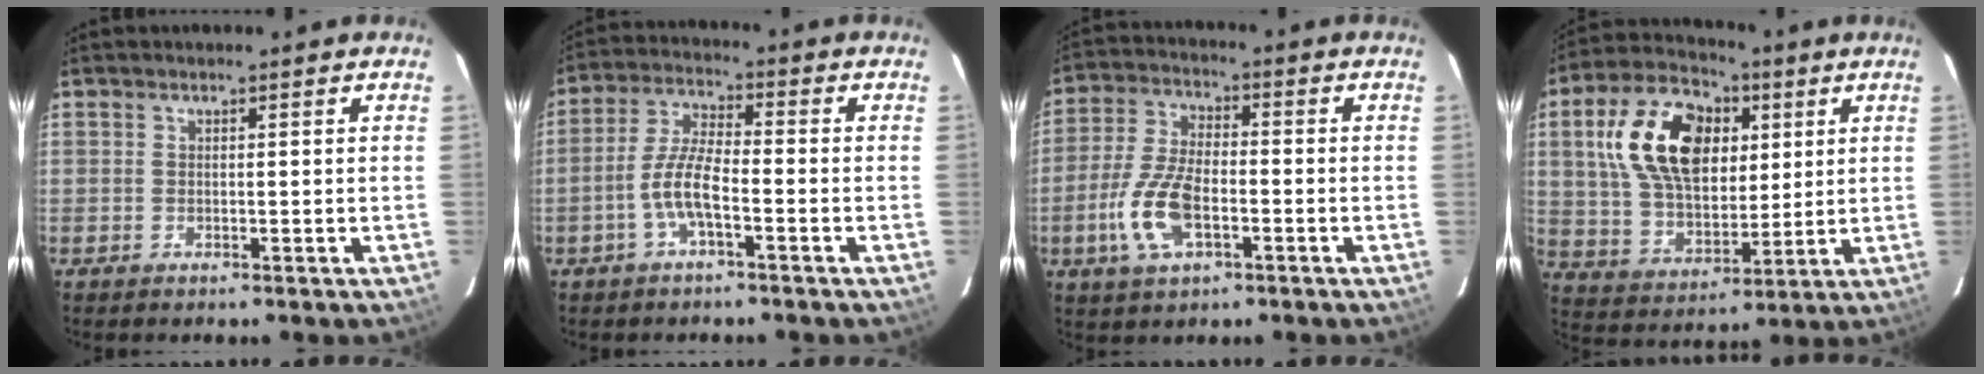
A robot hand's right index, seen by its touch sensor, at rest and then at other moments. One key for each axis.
{"total": 6.5, "fx": -2.9, "fy": 1.5, "fz": 5.7, "tx": -0.122, "ty": 0.010, "tz": -0.057}
{"total": 11.1, "fx": -3.8, "fy": 5.1, "fz": 9.0, "tx": -0.198, "ty": 0.000, "tz": -0.070}
{"total": 20.2, "fx": 5.8, "fy": 12.9, "fz": 14.4, "tx": -0.292, "ty": 0.034, "tz": 0.113}